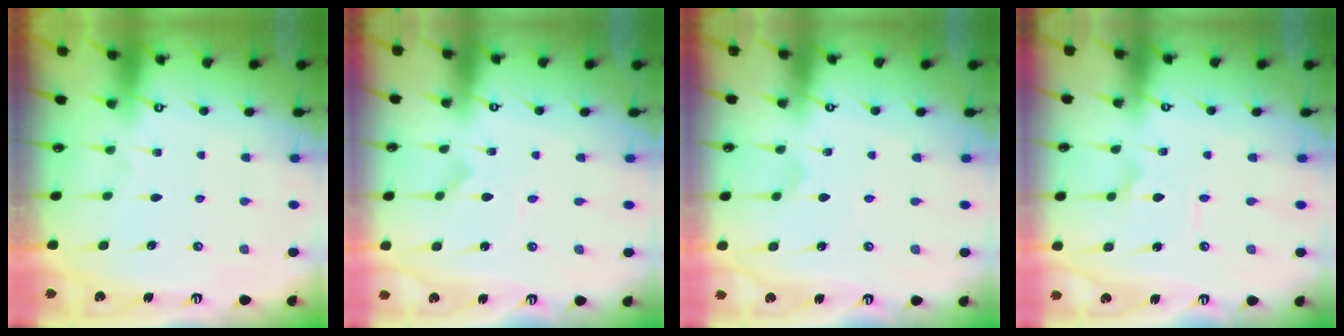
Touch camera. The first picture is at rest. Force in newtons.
{"total": 0.0}
{"total": 1.3, "press": 1.3, "slide": 0.1}
{"total": 2.5, "press": 2.5, "slide": 0.2}